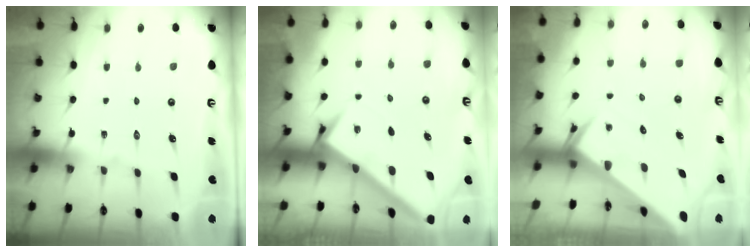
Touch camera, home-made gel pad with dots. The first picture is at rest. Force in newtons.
{"total": 3.2, "press": 3.2, "slide": 0.3}
{"total": 3.9, "press": 3.9, "slide": 0.2}